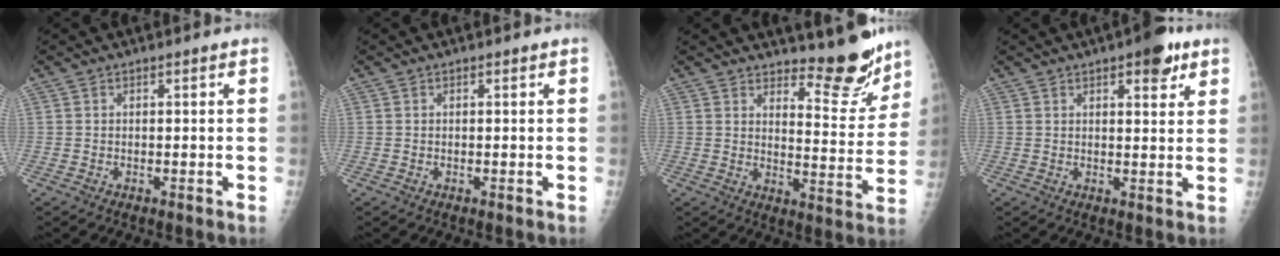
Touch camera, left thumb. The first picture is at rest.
{"total": 0.0}
{"total": 10.3, "force": [9.2, 3.0, 3.6], "torque": [-0.018, -0.091, 0.129]}
{"total": 6.6, "force": [3.7, 2.5, 4.8], "torque": [-0.044, -0.013, 0.043]}